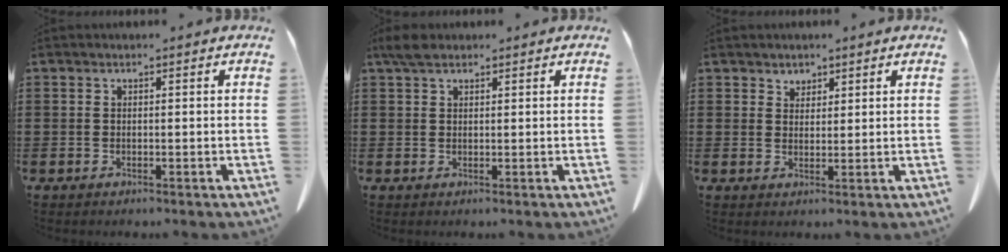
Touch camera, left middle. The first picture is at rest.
{"total": 2.6, "force": [1.8, 1.2, 1.4], "torque": [-0.035, 0.005, 0.035]}
{"total": 2.0, "force": [1.8, 1.0, 0.0], "torque": [-0.005, 0.002, 0.035]}